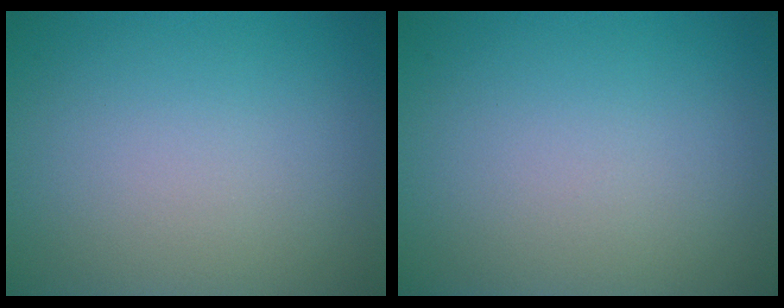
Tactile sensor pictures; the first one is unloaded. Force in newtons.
{"total": 0.0}